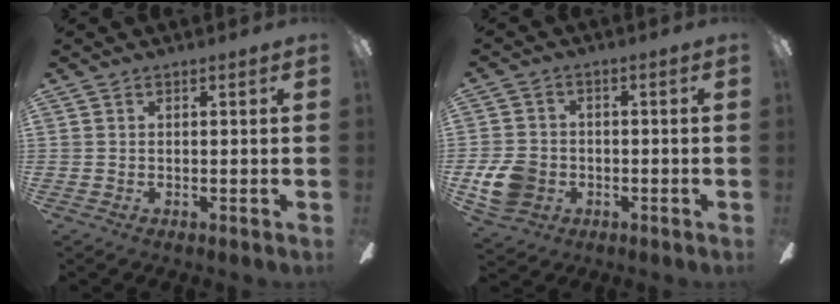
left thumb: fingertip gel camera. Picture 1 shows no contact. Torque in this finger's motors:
{"motor_torque": [-0.44, 0.56, 0.03, -0.04, 0.05]}